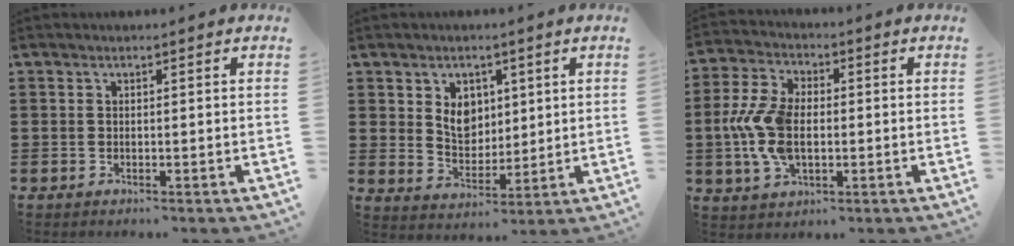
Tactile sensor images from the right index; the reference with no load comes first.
{"total": 5.7, "force": [2.0, 4.5, 2.8], "torque": [-0.057, 0.008, 0.032]}
{"total": 9.5, "force": [-1.0, 5.8, 7.4], "torque": [-0.182, 0.002, -0.024]}